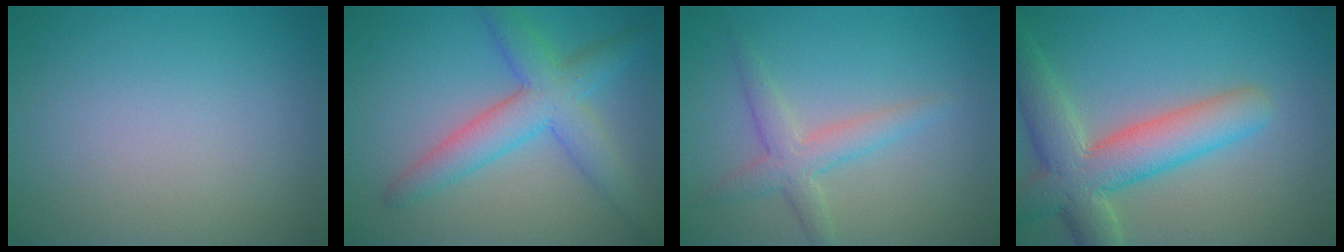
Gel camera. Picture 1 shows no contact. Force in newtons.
{"total": 5.5, "press": 5.5, "slide": 0.1}
{"total": 2.9, "press": 2.9, "slide": 0.1}
{"total": 7.4, "press": 7.4, "slide": 0.8}